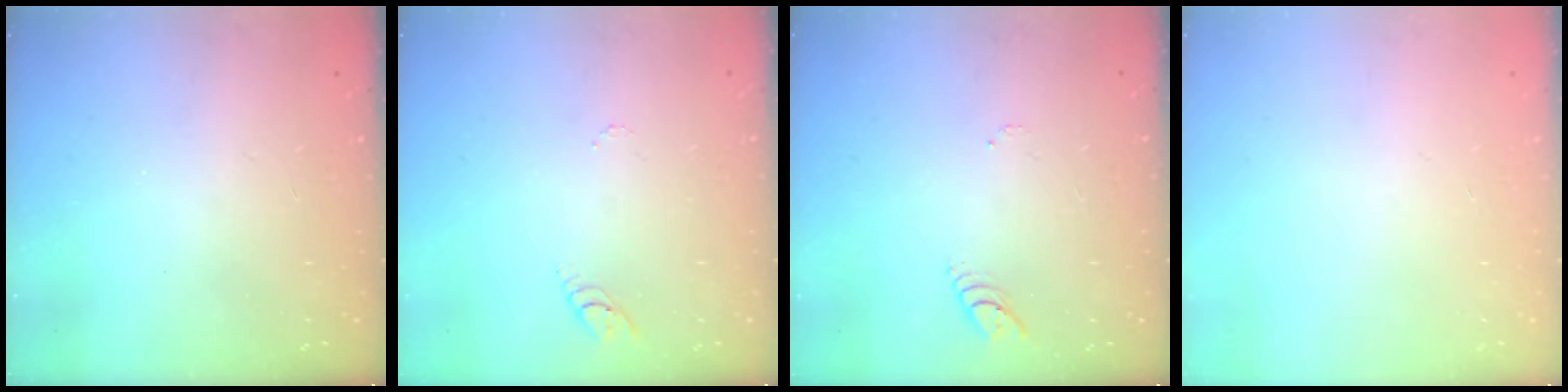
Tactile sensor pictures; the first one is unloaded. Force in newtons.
{"total": 2.9, "press": 2.9, "slide": 0.2}
{"total": 3.7, "press": 3.7, "slide": 0.4}
{"total": 0.0}